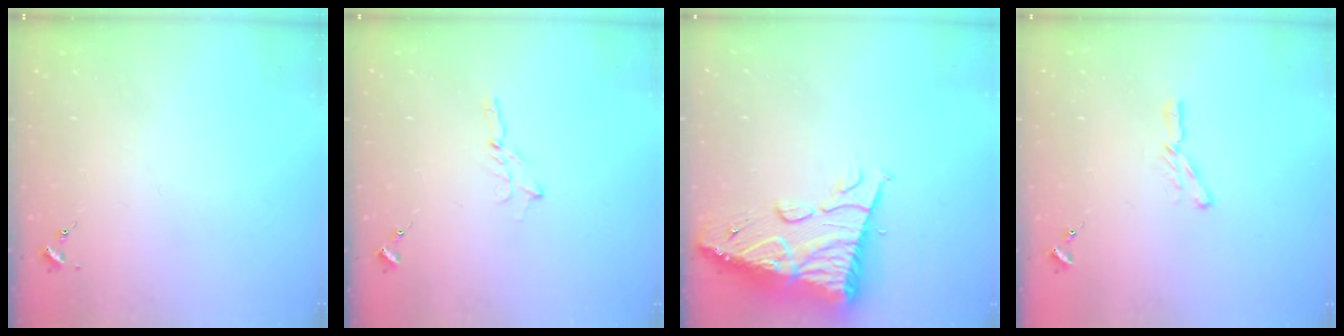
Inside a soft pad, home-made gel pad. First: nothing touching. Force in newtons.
{"total": 2.0, "press": 2.0, "slide": 0.2}
{"total": 16.3, "press": 16.3, "slide": 1.7}
{"total": 4.7, "press": 4.7, "slide": 0.3}